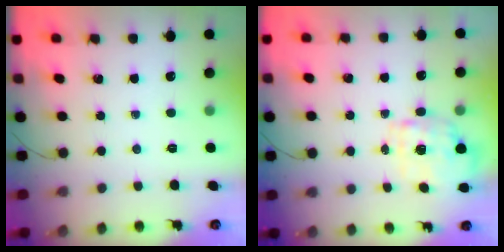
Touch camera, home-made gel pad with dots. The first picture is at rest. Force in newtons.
{"total": 5.8, "press": 5.6, "slide": 1.6}